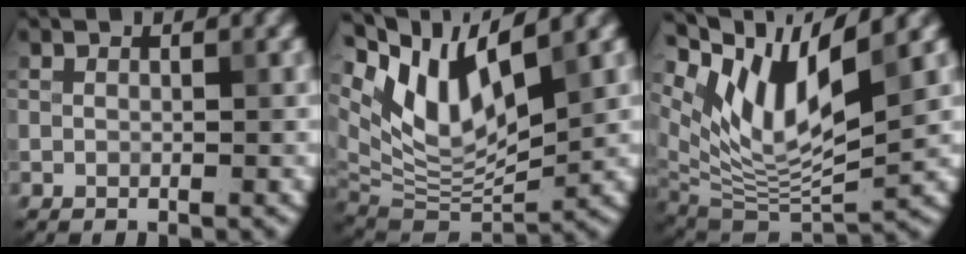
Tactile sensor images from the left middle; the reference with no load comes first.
{"total": 10.0, "force": [5.3, 4.2, 7.4], "torque": [-0.143, 0.000, 0.103]}
{"total": 10.2, "force": [5.4, 3.6, 7.9], "torque": [-0.153, -0.008, 0.107]}